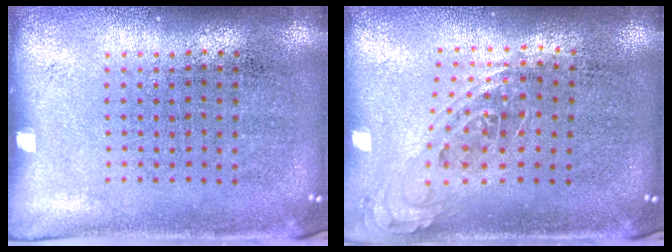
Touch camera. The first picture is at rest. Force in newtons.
{"total": 0.8, "press": 0.8, "slide": 0.3}